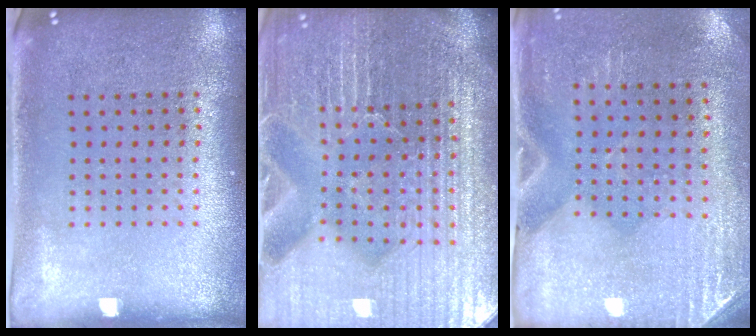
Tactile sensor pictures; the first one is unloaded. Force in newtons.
{"total": 6.3, "press": 5.6, "slide": 2.8}
{"total": 2.9, "press": 2.5, "slide": 1.4}